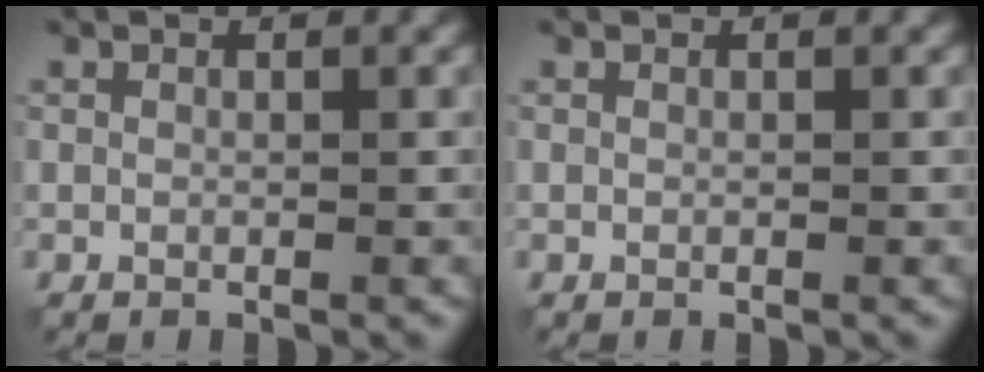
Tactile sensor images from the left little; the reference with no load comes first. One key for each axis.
{"total": 0.0}